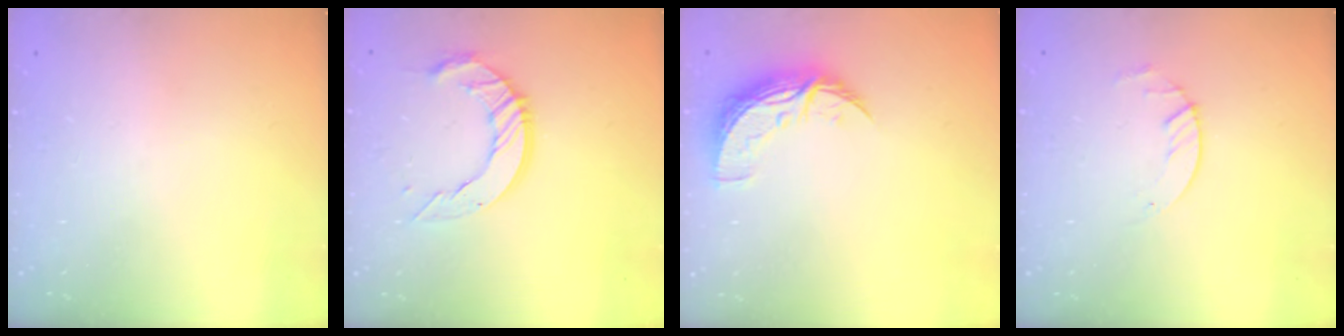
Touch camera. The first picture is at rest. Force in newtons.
{"total": 11.2, "press": 11.1, "slide": 0.9}
{"total": 8.8, "press": 8.8, "slide": 0.4}
{"total": 1.8, "press": 1.8, "slide": 0.2}